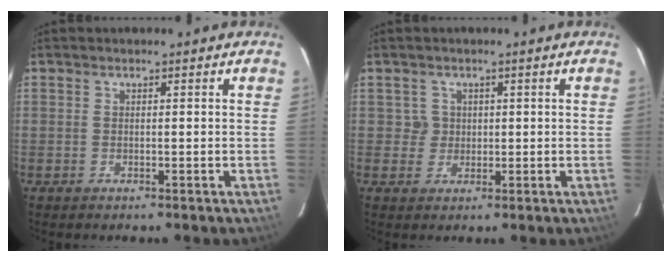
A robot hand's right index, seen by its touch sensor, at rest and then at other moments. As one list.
[{"total": 2.4, "force": [0.4, 2.4, -0.1], "torque": [0.011, 0.012, 0.007]}]